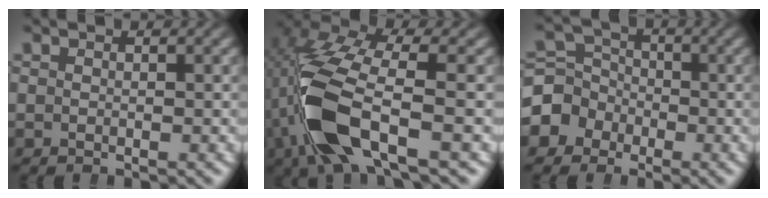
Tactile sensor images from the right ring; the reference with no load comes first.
{"total": 9.0, "force": [-0.8, 4.3, 7.8], "torque": [-0.181, -0.015, -0.009]}
{"total": 7.0, "force": [-1.2, 6.4, 2.5], "torque": [-0.054, -0.019, -0.022]}